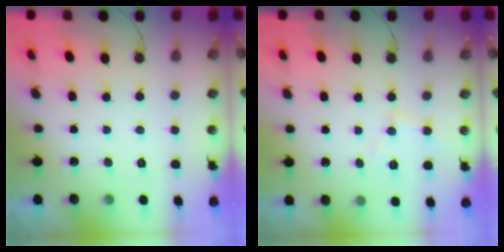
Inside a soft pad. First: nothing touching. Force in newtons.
{"total": 8.9, "press": 8.9, "slide": 0.6}